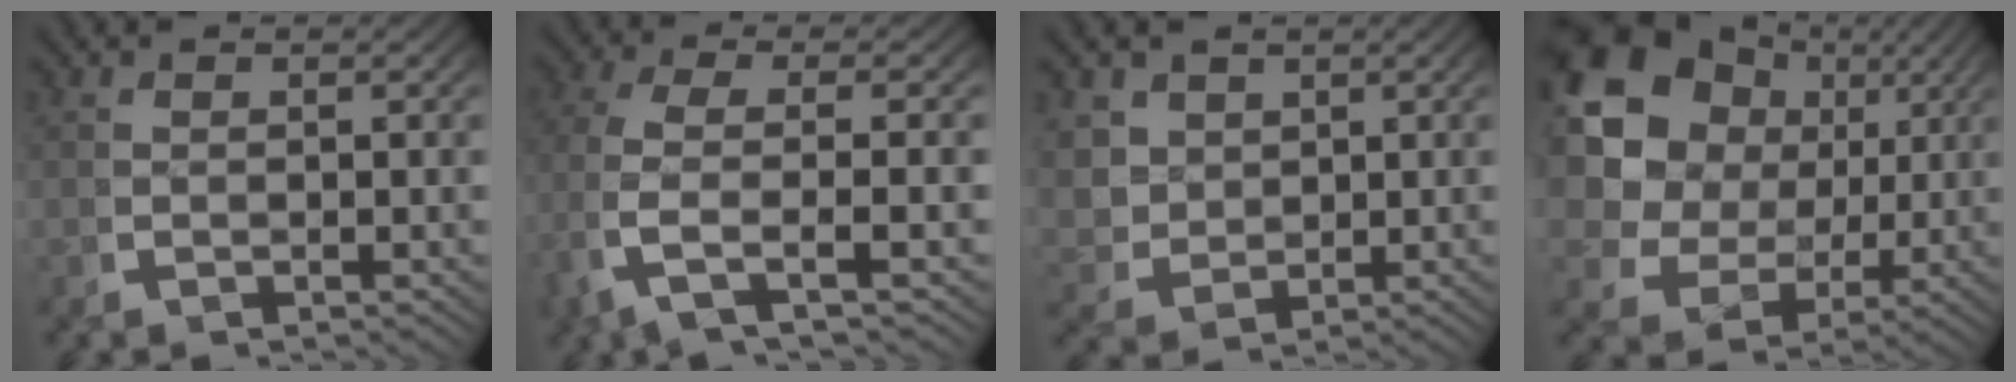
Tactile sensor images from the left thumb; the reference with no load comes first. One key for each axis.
{"total": 5.6, "fx": -0.8, "fy": 1.8, "fz": 5.3, "tx": -0.140, "ty": -0.003, "tz": -0.017}
{"total": 5.3, "fx": 0.5, "fy": 4.4, "fz": 2.8, "tx": -0.081, "ty": -0.042, "tz": 0.027}
{"total": 13.5, "fx": 2.7, "fy": 10.2, "fz": 8.5, "tx": -0.195, "ty": -0.032, "tz": 0.047}